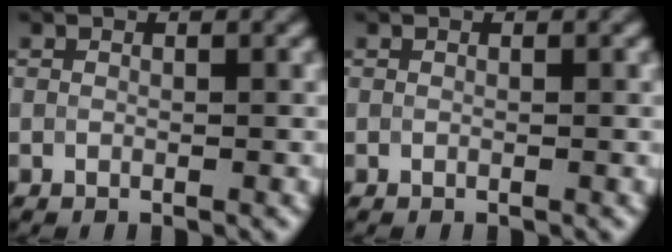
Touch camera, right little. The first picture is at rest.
{"total": 0.0}